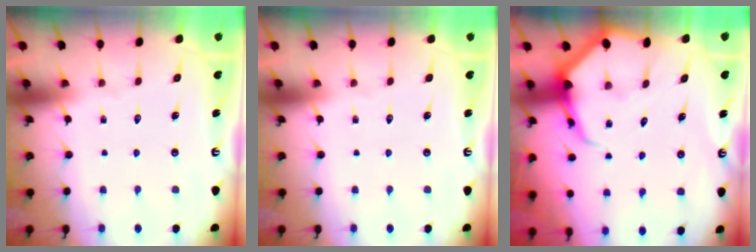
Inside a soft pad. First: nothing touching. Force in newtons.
{"total": 0.0}
{"total": 6.9, "press": 6.9, "slide": 0.8}